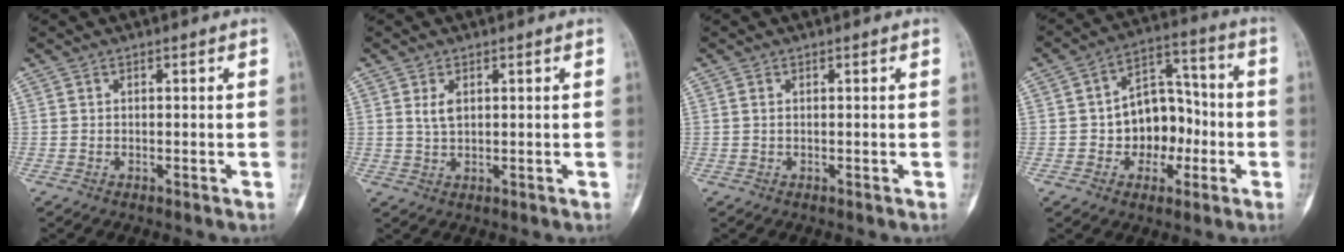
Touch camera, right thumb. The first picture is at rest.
{"total": 2.8, "force": [0.9, 1.5, 2.2], "torque": [-0.040, -0.003, 0.022]}
{"total": 0.6, "force": [0.1, 0.3, 0.4], "torque": [-0.010, 0.004, 0.003]}
{"total": 12.3, "force": [-2.4, 9.1, 8.0], "torque": [-0.065, 0.047, -0.040]}